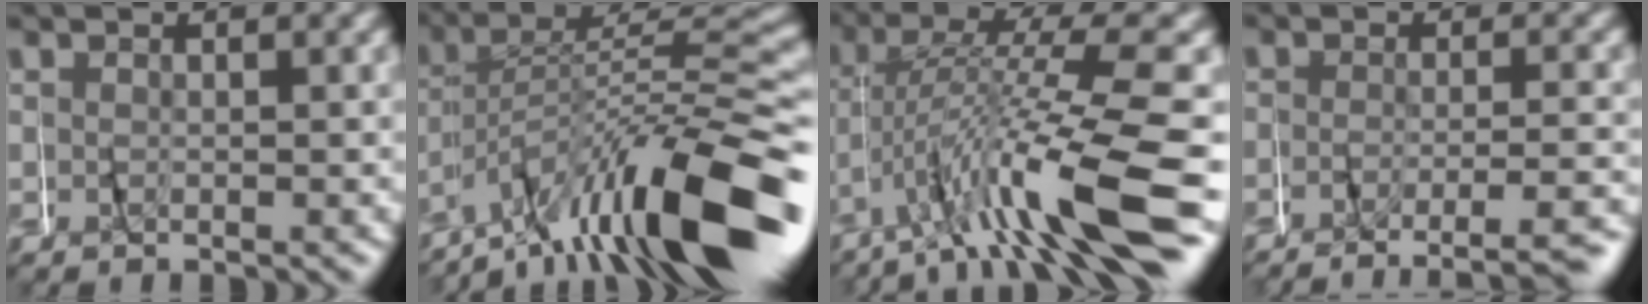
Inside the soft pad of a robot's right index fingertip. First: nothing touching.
{"total": 12.0, "force": [-6.9, 4.4, 8.8], "torque": [-0.138, -0.008, -0.106]}
{"total": 8.2, "force": [-2.8, 2.4, 7.4], "torque": [-0.128, 0.004, -0.047]}
{"total": 4.7, "force": [-3.8, 1.0, 2.4], "torque": [-0.030, -0.010, -0.060]}